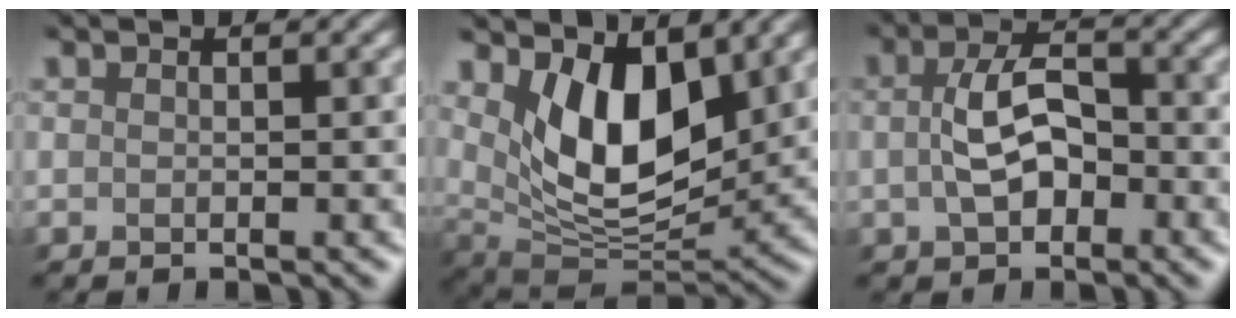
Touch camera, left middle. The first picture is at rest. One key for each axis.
{"total": 7.5, "fx": 2.8, "fy": 4.0, "fz": 5.7, "tx": -0.108, "ty": -0.024, "tz": 0.047}
{"total": 4.2, "fx": -0.3, "fy": 2.5, "fz": 3.4, "tx": -0.071, "ty": 0.005, "tz": -0.011}